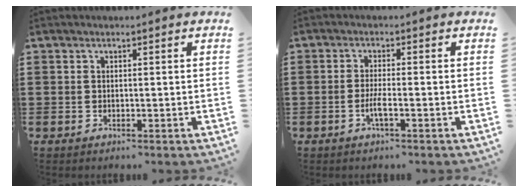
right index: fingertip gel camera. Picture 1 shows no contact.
{"total": 2.8, "force": [-1.2, 0.2, 2.5], "torque": [-0.050, -0.003, -0.023]}